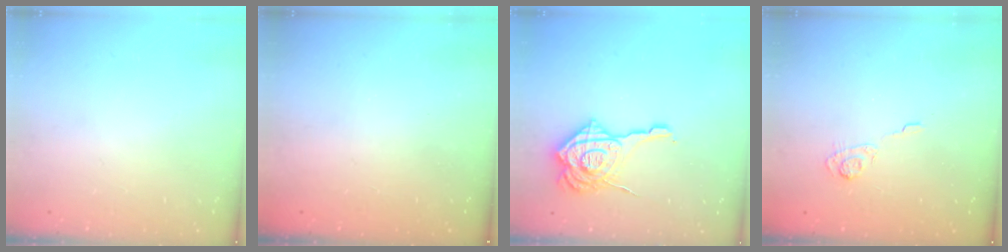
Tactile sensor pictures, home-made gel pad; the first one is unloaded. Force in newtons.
{"total": 2.3, "press": 2.2, "slide": 0.8}
{"total": 18.6, "press": 18.5, "slide": 1.8}
{"total": 3.4, "press": 3.0, "slide": 1.7}